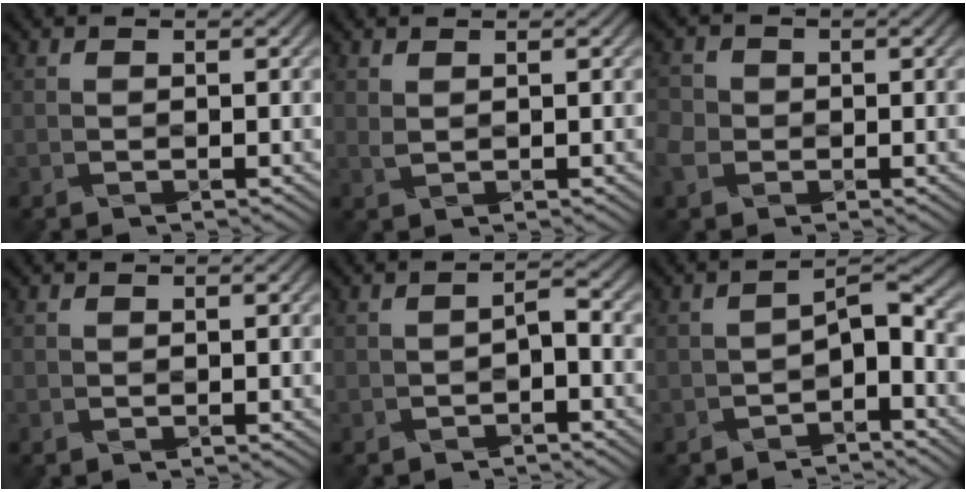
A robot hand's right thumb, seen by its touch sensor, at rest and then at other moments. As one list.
[{"total": 1.0, "force": [0.9, 0.2, 0.4], "torque": [-0.012, -0.001, 0.020]}, {"total": 3.7, "force": [-1.3, 3.2, 1.5], "torque": [-0.038, 0.001, -0.034]}, {"total": 0.0}, {"total": 1.5, "force": [-1.1, 0.2, 0.9], "torque": [-0.014, 0.009, -0.021]}, {"total": 3.4, "force": [-2.3, 1.2, 2.3], "torque": [-0.034, 0.012, -0.042]}]